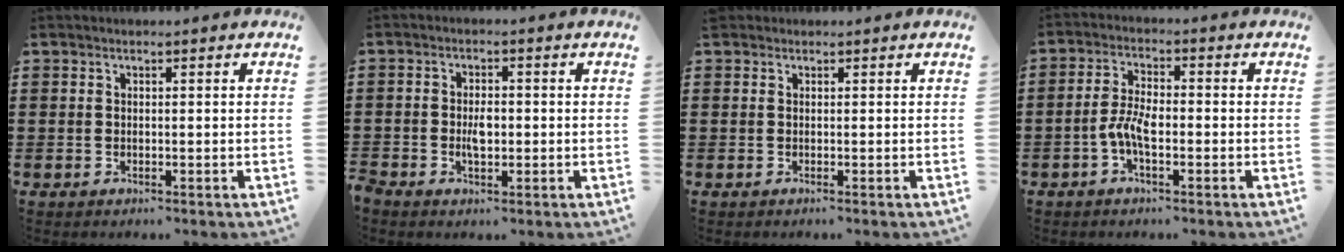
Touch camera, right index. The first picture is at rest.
{"total": 2.8, "force": [-0.6, 1.6, 2.2], "torque": [-0.043, 0.003, -0.012]}
{"total": 0.0}
{"total": 4.9, "force": [-1.6, 1.9, 4.3], "torque": [-0.101, -0.002, -0.037]}